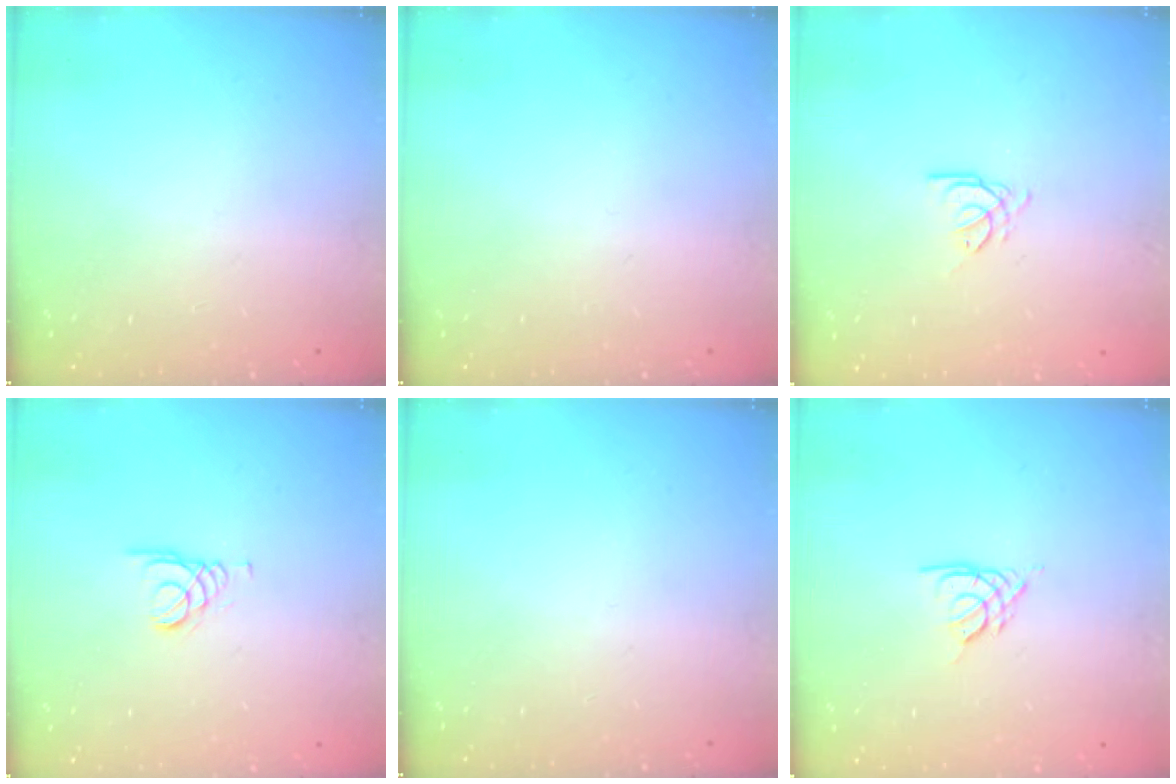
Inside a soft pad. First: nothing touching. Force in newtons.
{"total": 0.0}
{"total": 0.9, "press": 0.8, "slide": 0.2}
{"total": 1.6, "press": 1.6, "slide": 0.0}
{"total": 0.0}
{"total": 2.6, "press": 2.6, "slide": 0.6}